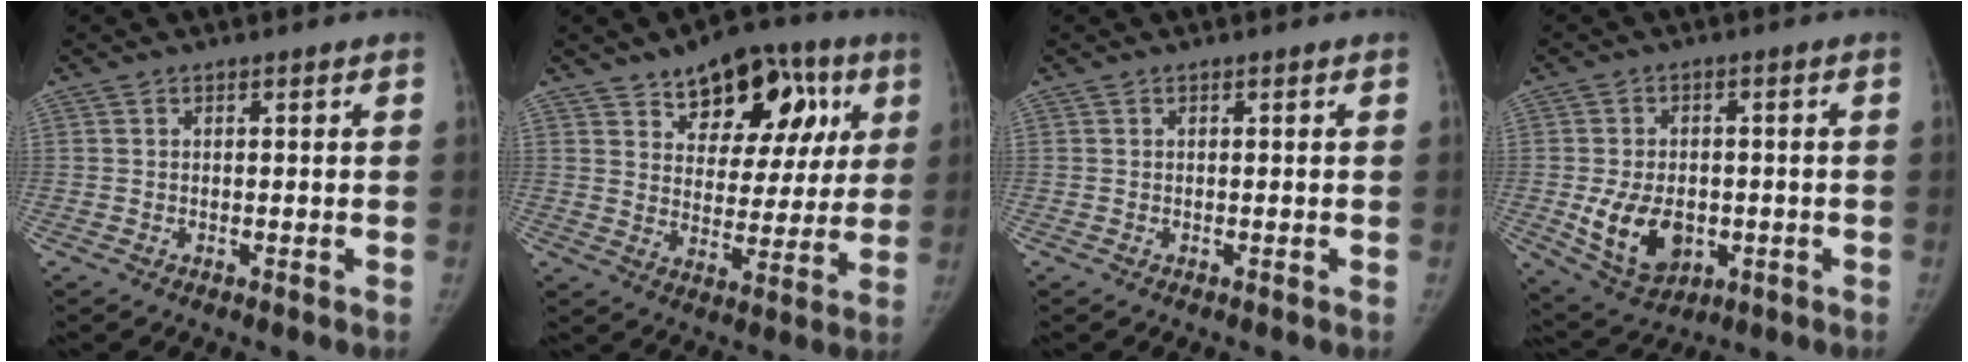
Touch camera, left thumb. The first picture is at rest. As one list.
[{"total": 18.0, "force": [9.0, 10.7, 11.4], "torque": [-0.097, -0.016, 0.127]}, {"total": 0.0}, {"total": 11.0, "force": [-2.2, 7.6, 7.6], "torque": [-0.116, -0.001, -0.020]}]